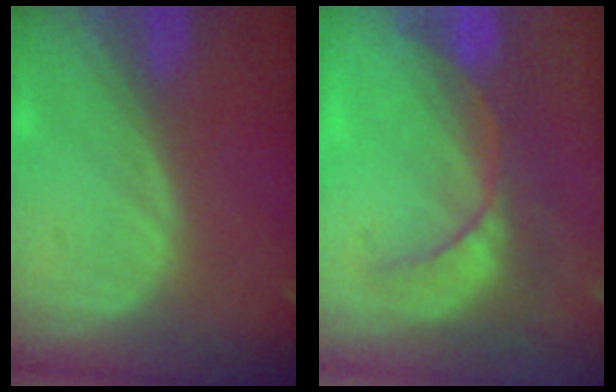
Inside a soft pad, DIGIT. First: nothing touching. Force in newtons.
{"total": 9.0, "press": 7.8, "slide": 4.6}